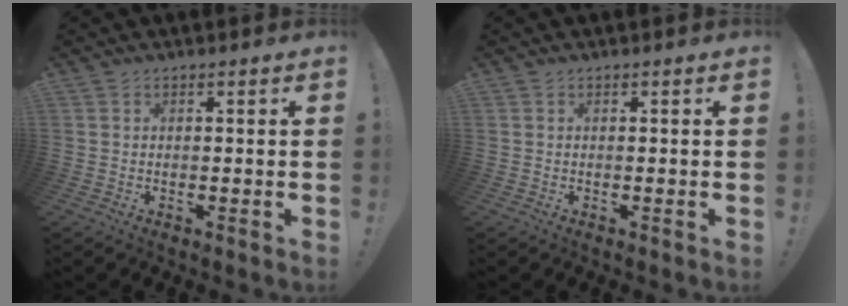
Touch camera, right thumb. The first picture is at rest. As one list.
[{"total": 0.0}]